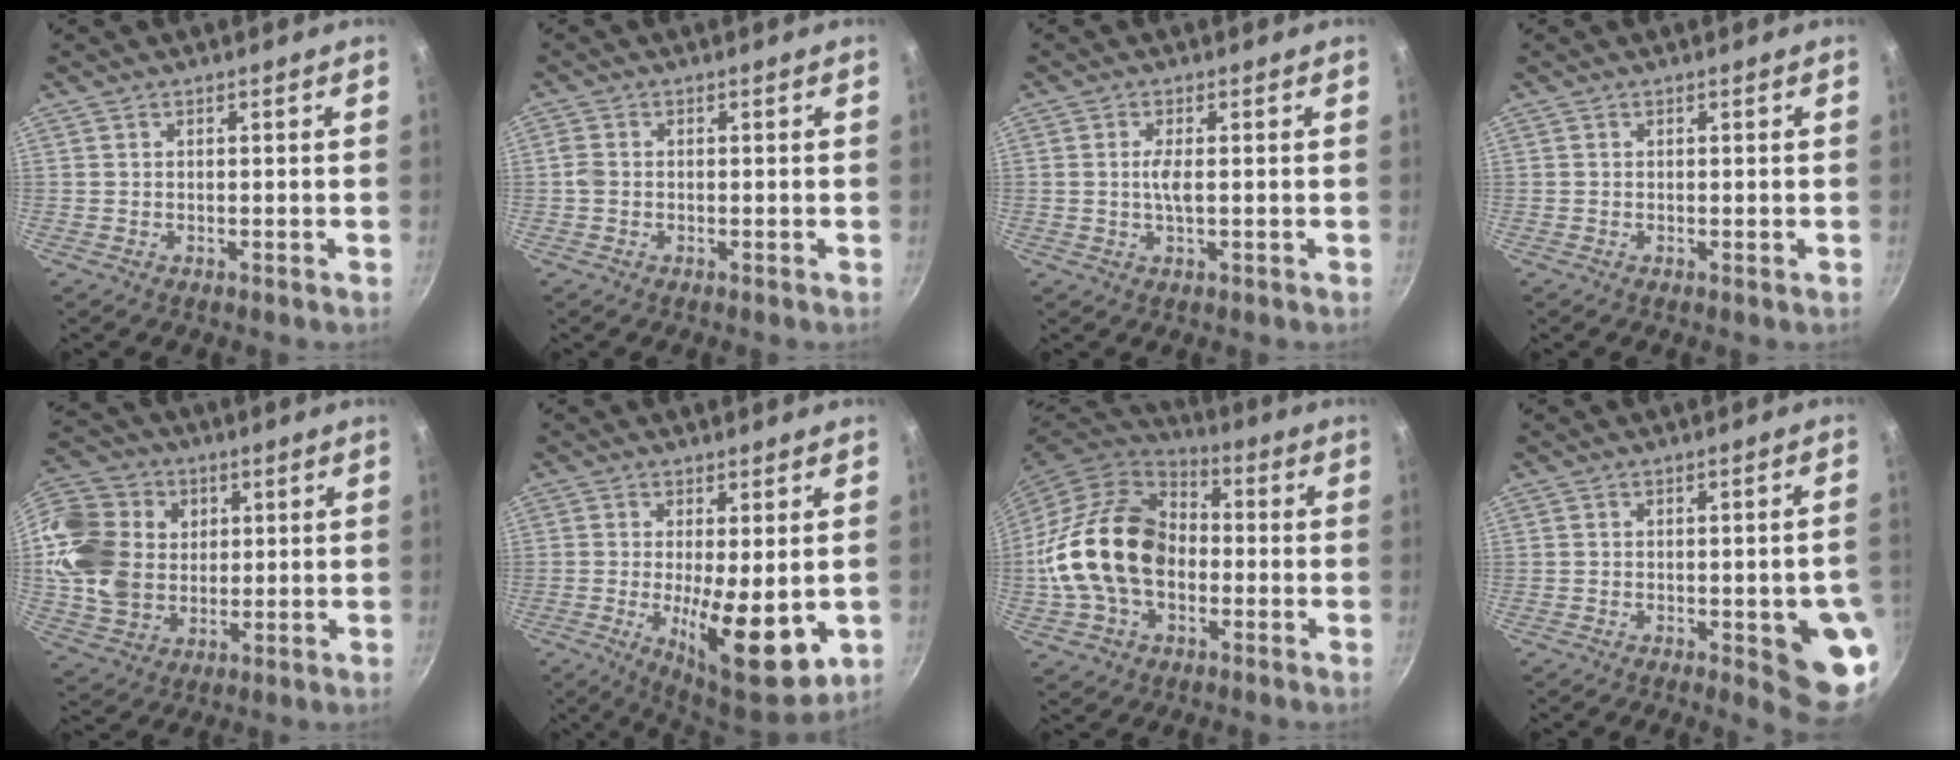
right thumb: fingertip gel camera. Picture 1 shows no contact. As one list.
[{"total": 1.7, "force": [-0.3, 1.4, 0.9], "torque": [-0.020, 0.005, -0.010]}, {"total": 2.8, "force": [0.1, 0.7, 2.7], "torque": [-0.061, 0.001, 0.001]}, {"total": 0.0}, {"total": 18.8, "force": [3.9, 15.3, 10.1], "torque": [-0.185, 0.007, 0.077]}, {"total": 13.9, "force": [-2.0, 4.7, 13.0], "torque": [-0.183, -0.013, -0.018]}, {"total": 21.0, "force": [-1.9, 15.0, 14.6], "torque": [-0.248, 0.040, -0.042]}, {"total": 10.2, "force": [-2.5, 3.0, 9.4], "torque": [-0.083, 0.010, -0.027]}]